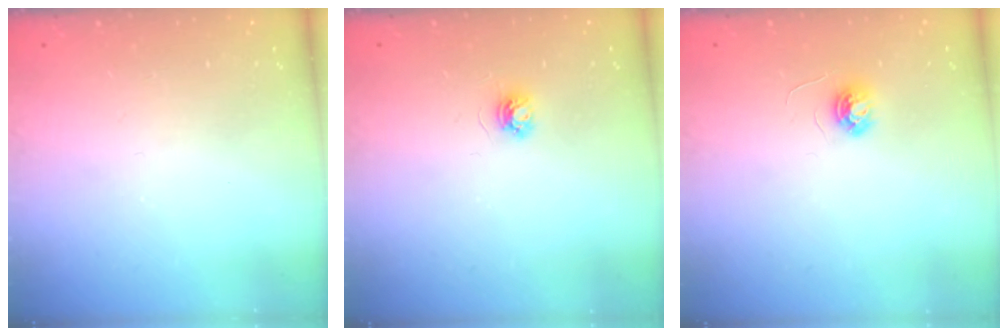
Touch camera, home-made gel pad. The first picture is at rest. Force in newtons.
{"total": 3.4, "press": 3.4, "slide": 0.4}
{"total": 4.0, "press": 4.0, "slide": 0.3}